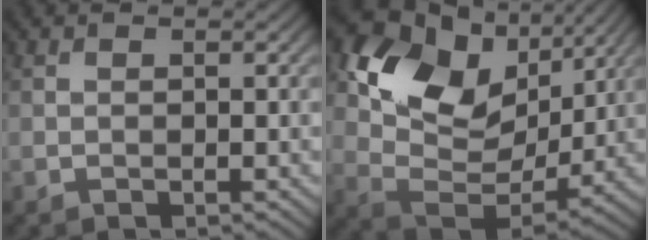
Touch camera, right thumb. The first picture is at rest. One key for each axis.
{"total": 15.1, "fx": 6.2, "fy": 10.1, "fz": 9.4, "tx": -0.187, "ty": 0.003, "tz": 0.118}